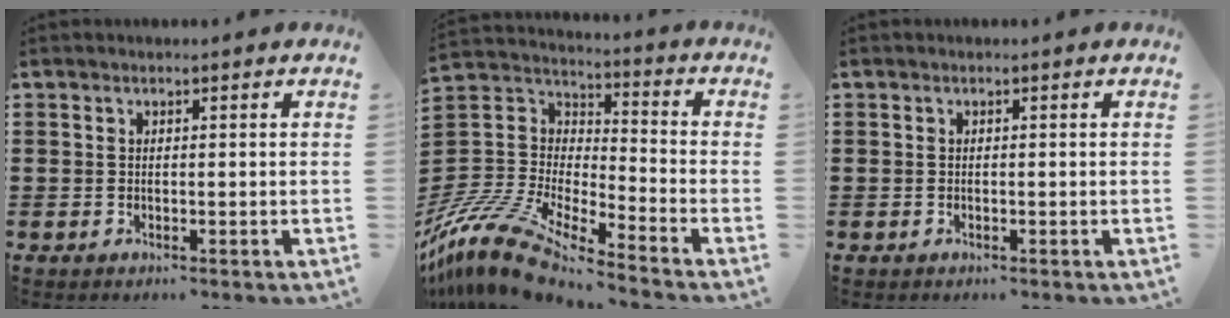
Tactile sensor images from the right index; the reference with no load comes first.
{"total": 12.5, "force": [-11.2, 1.7, 5.2], "torque": [-0.140, 0.010, -0.234]}
{"total": 0.0}